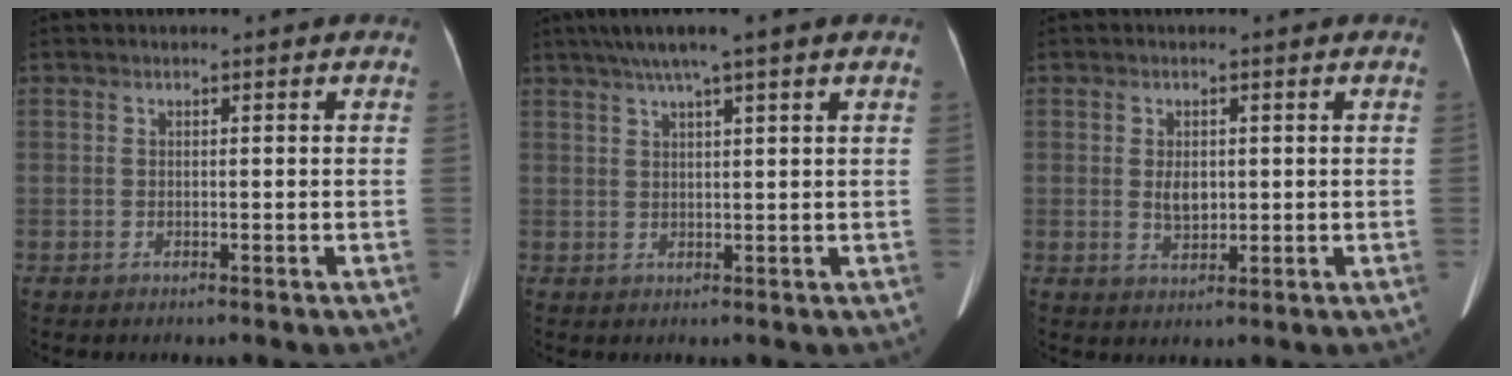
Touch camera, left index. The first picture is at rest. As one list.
[{"total": 7.5, "force": [5.3, -0.6, 5.3], "torque": [-0.089, 0.034, 0.086]}, {"total": 2.8, "force": [0.5, 1.7, 2.2], "torque": [-0.042, 0.001, 0.015]}]